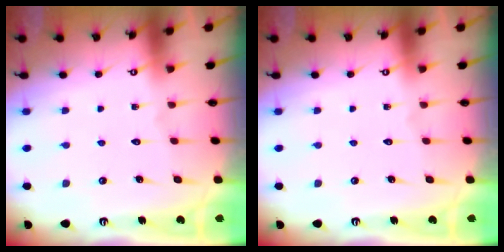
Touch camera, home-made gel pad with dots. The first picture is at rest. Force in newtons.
{"total": 0.0}